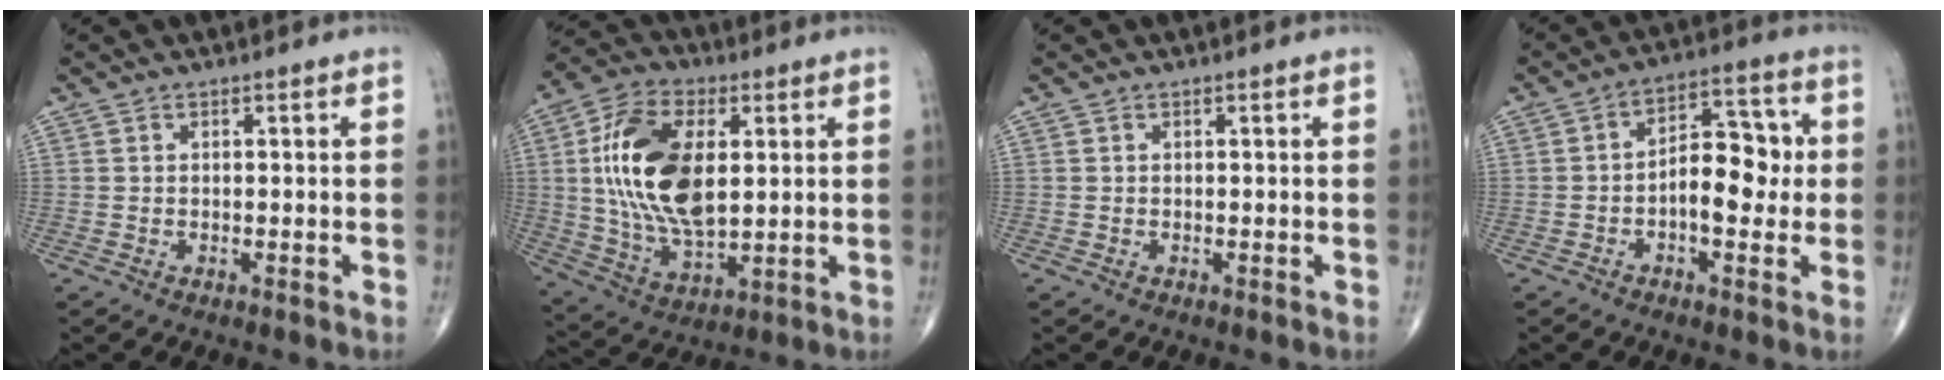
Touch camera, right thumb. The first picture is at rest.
{"total": 19.1, "force": [3.0, 10.1, 16.0], "torque": [-0.303, -0.008, 0.057]}
{"total": 0.0}
{"total": 10.0, "force": [-0.7, 5.5, 8.4], "torque": [-0.101, 0.029, -0.017]}